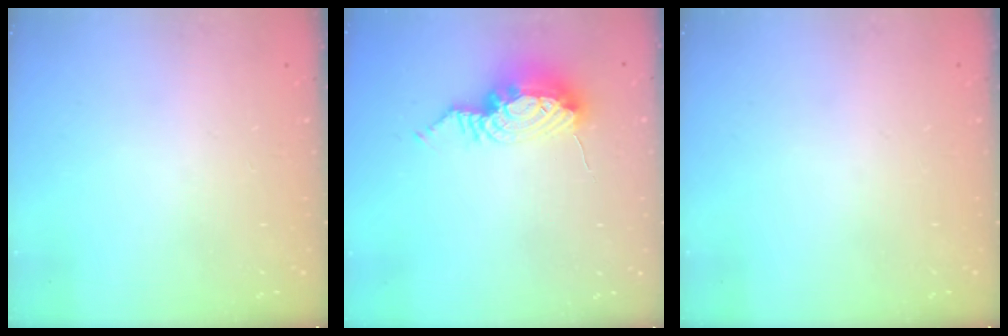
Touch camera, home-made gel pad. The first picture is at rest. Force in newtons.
{"total": 10.8, "press": 10.4, "slide": 2.8}
{"total": 0.0}